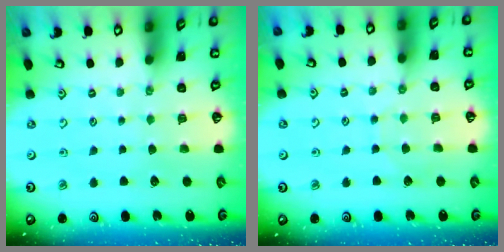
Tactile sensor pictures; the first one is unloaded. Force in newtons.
{"total": 2.6, "press": 2.6, "slide": 0.3}